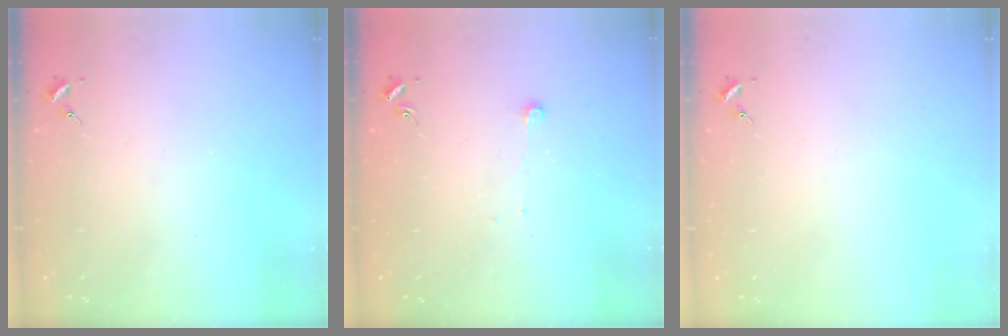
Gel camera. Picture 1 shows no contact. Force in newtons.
{"total": 3.8, "press": 3.8, "slide": 0.3}
{"total": 0.0}